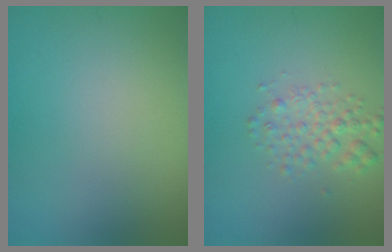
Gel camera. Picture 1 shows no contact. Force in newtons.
{"total": 2.2, "press": 2.2, "slide": 0.1}